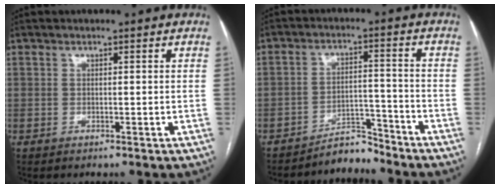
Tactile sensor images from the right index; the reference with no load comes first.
{"total": 4.7, "force": [-4.7, 0.9, -0.2], "torque": [0.009, 0.014, -0.076]}